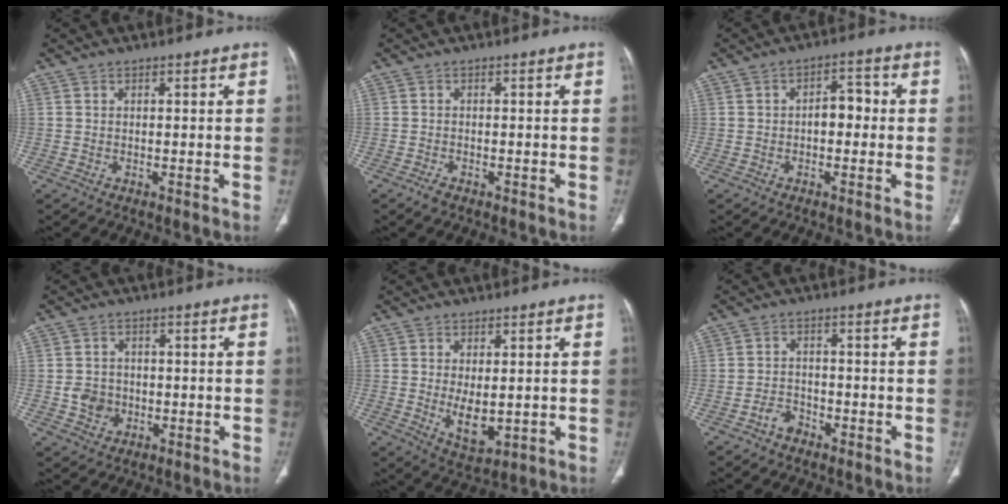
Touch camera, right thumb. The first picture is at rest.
{"total": 1.3, "force": [-1.0, 0.6, 0.6], "torque": [-0.019, 0.002, -0.018]}
{"total": 4.7, "force": [-0.4, 2.9, 3.7], "torque": [-0.036, 0.020, -0.014]}
{"total": 4.3, "force": [-0.8, 3.8, 1.8], "torque": [-0.014, 0.005, -0.010]}
{"total": 6.1, "force": [-0.3, 3.1, 5.2], "torque": [-0.080, -0.018, 0.012]}
{"total": 3.2, "force": [-2.2, 2.0, 1.1], "torque": [-0.013, 0.022, -0.037]}